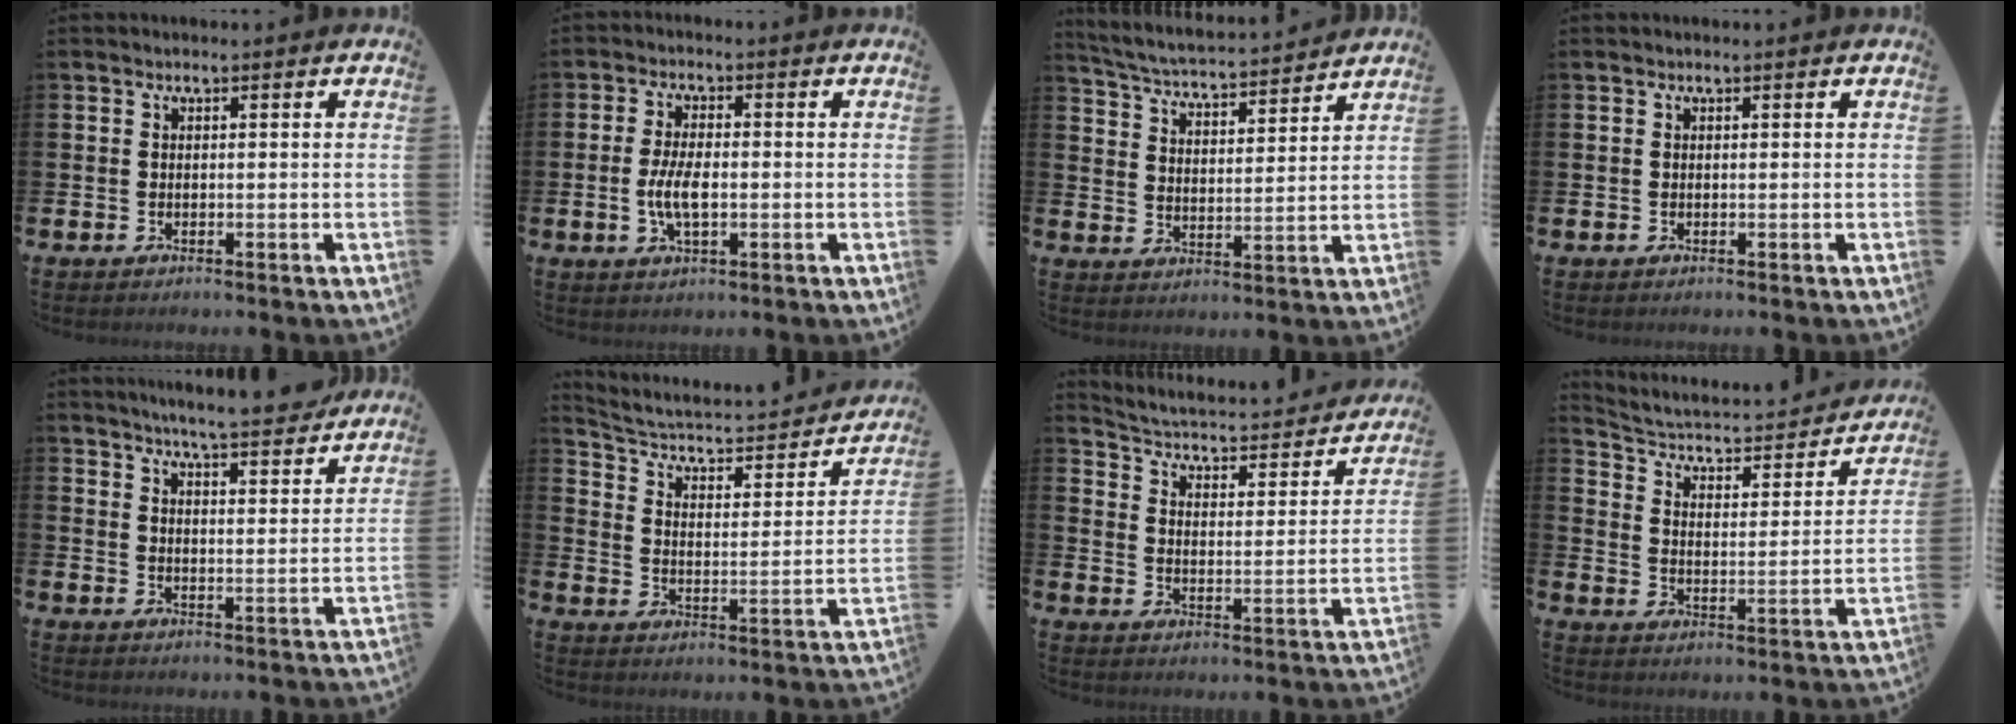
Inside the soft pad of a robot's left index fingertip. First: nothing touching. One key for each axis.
{"total": 4.9, "fx": -0.7, "fy": 2.1, "fz": 4.3, "tx": -0.090, "ty": -0.001, "tz": -0.016}
{"total": 4.7, "fx": 4.6, "fy": 0.2, "fz": 0.8, "tx": -0.040, "ty": -0.040, "tz": 0.075}
{"total": 0.0}
{"total": 6.1, "fx": 6.0, "fy": -0.2, "fz": 1.2, "tx": -0.033, "ty": -0.043, "tz": 0.103}
{"total": 5.2, "fx": 4.3, "fy": 1.9, "fz": 2.3, "tx": -0.072, "ty": -0.033, "tz": 0.061}
{"total": 3.7, "fx": 3.3, "fy": 1.1, "fz": 1.1, "tx": -0.048, "ty": -0.034, "tz": 0.044}
{"total": 4.6, "fx": 3.8, "fy": 2.0, "fz": 1.8, "tx": -0.063, "ty": -0.032, "tz": 0.053}